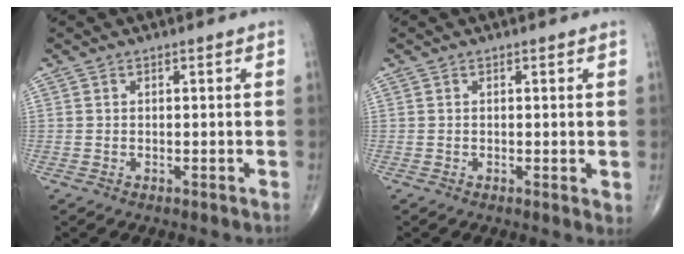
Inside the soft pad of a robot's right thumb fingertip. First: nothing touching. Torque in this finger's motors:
{"motor_torque": [-0.32, 0.05, -0.22, -0.11, 0.00]}